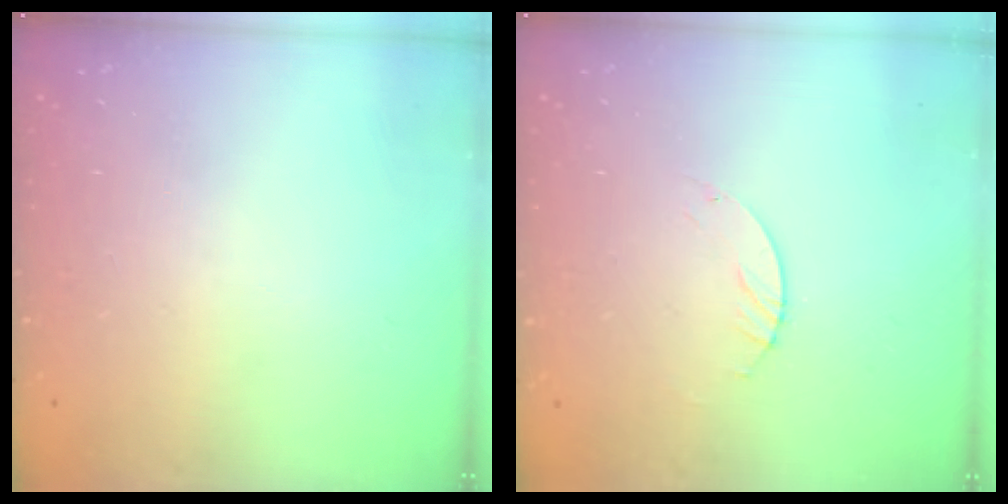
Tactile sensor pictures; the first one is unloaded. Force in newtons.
{"total": 0.9, "press": 0.8, "slide": 0.2}